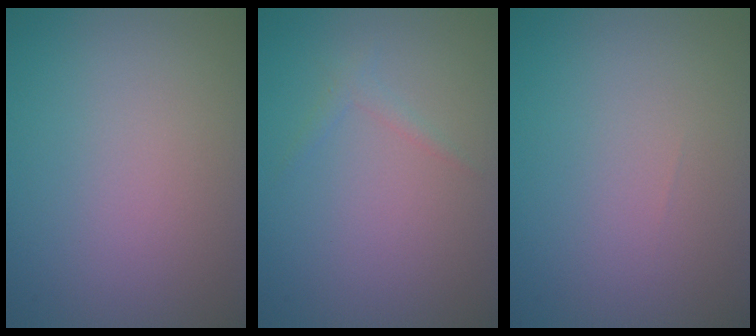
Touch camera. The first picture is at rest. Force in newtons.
{"total": 0.9, "press": 0.9, "slide": 0.0}
{"total": 0.0}